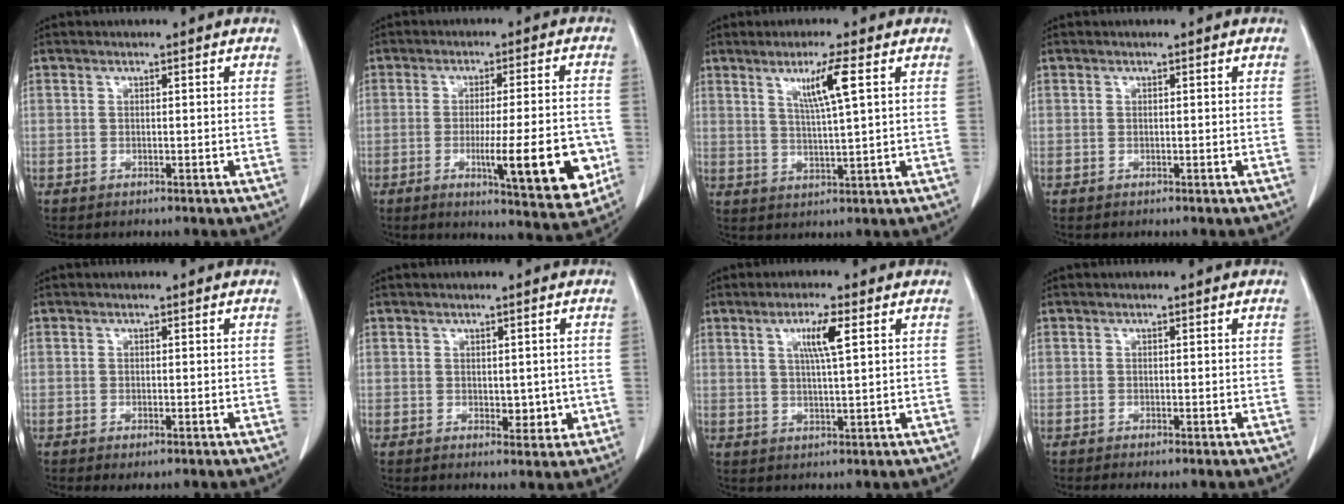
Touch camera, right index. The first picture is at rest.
{"total": 14.0, "force": [-3.8, 2.0, 13.3], "torque": [-0.176, -0.015, -0.047]}
{"total": 6.1, "force": [2.6, -0.7, 5.5], "torque": [-0.100, -0.006, 0.048]}
{"total": 0.0}
{"total": 1.4, "force": [-0.7, 0.5, 1.1], "torque": [-0.018, -0.003, -0.006]}
{"total": 3.1, "force": [-0.2, 1.9, 2.4], "torque": [-0.024, -0.004, 0.005]}
{"total": 5.0, "force": [1.9, 0.0, 4.7], "torque": [-0.084, -0.001, 0.032]}
{"total": 1.1, "force": [-0.9, 0.0, 0.7], "torque": [-0.012, -0.003, -0.013]}